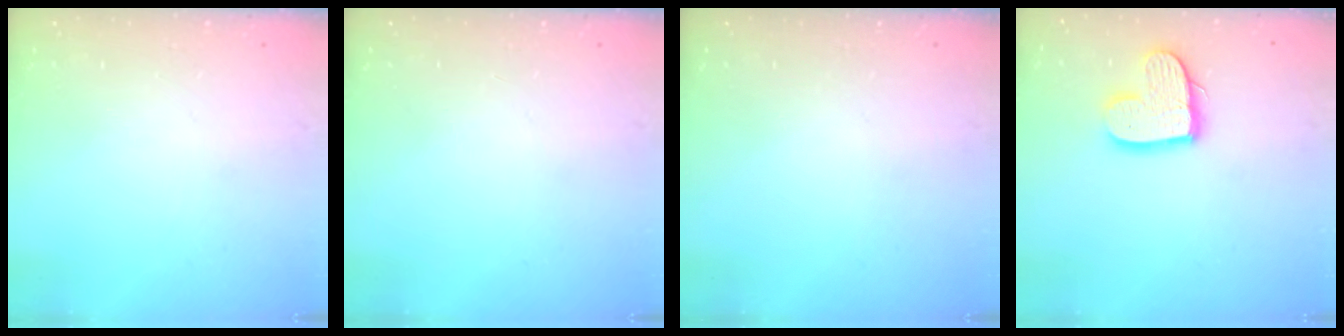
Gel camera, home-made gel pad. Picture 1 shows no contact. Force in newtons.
{"total": 0.0}
{"total": 0.0}
{"total": 12.5, "press": 12.4, "slide": 1.1}